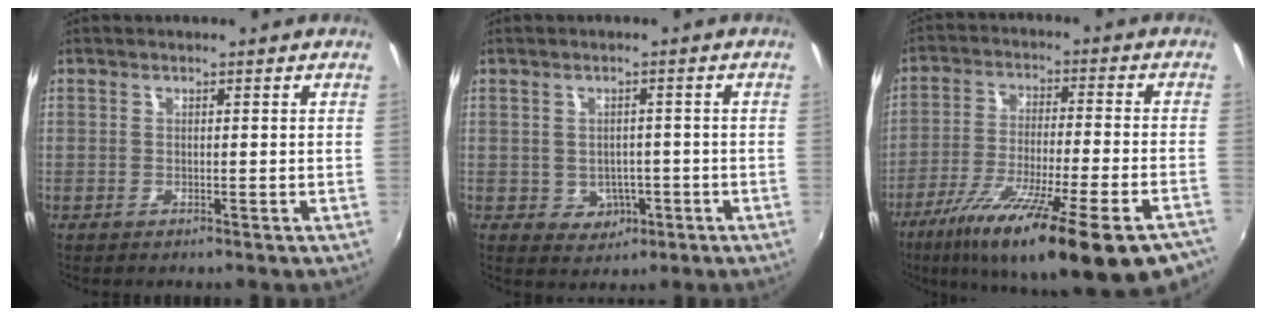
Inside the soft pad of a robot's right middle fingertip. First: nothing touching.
{"total": 4.2, "force": [-1.1, 3.8, 1.3], "torque": [-0.032, 0.005, -0.002]}
{"total": 25.9, "force": [-17.8, 4.6, 18.3], "torque": [-0.311, -0.077, -0.271]}